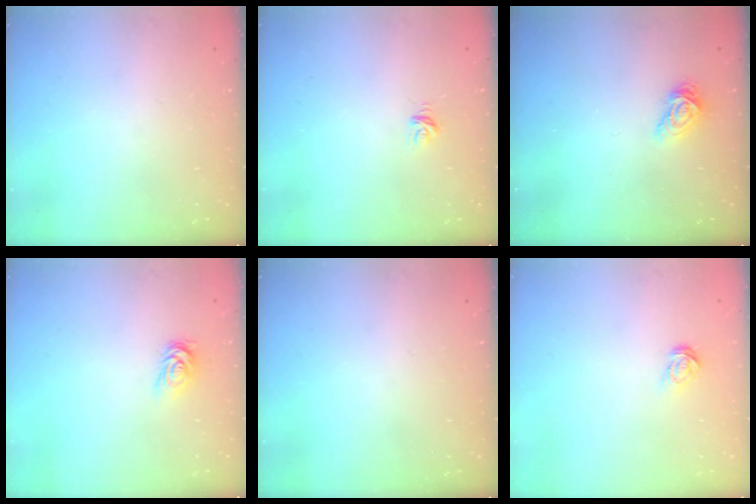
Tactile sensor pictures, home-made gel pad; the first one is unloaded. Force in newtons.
{"total": 3.2, "press": 3.2, "slide": 0.2}
{"total": 7.1, "press": 7.1, "slide": 0.1}
{"total": 3.2, "press": 3.1, "slide": 0.4}
{"total": 0.0}
{"total": 3.5, "press": 3.5, "slide": 0.3}